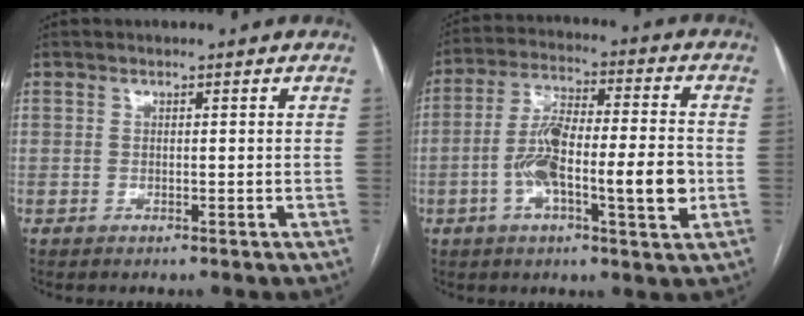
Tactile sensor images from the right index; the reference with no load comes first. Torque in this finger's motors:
{"motor_torque": [0.60, -0.20, 0.41, 0.21]}